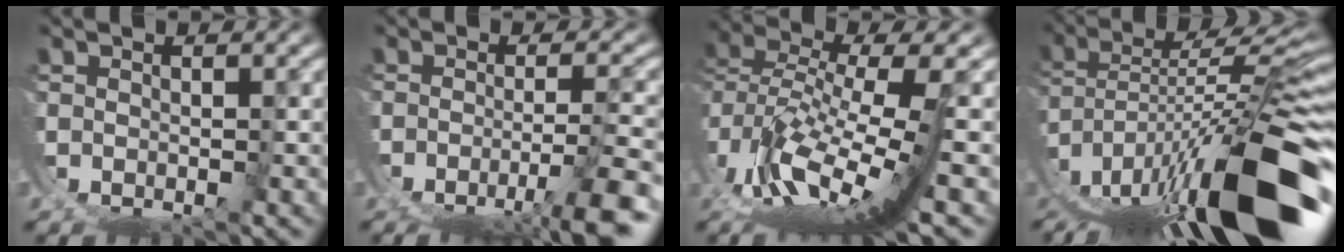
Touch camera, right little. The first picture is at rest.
{"total": 6.8, "force": [-4.1, 1.6, 5.2], "torque": [-0.072, -0.014, -0.042]}
{"total": 6.0, "force": [-0.3, 1.2, 5.9], "torque": [-0.115, -0.008, 0.004]}
{"total": 13.7, "force": [-3.7, 5.5, 12.0], "torque": [-0.202, -0.012, -0.033]}